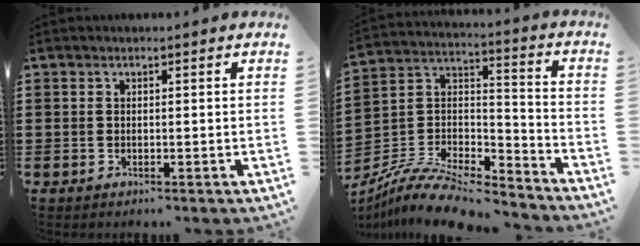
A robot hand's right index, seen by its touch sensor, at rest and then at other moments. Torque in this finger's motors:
{"motor_torque": [-1.23, 0.91, -0.16, -0.21]}